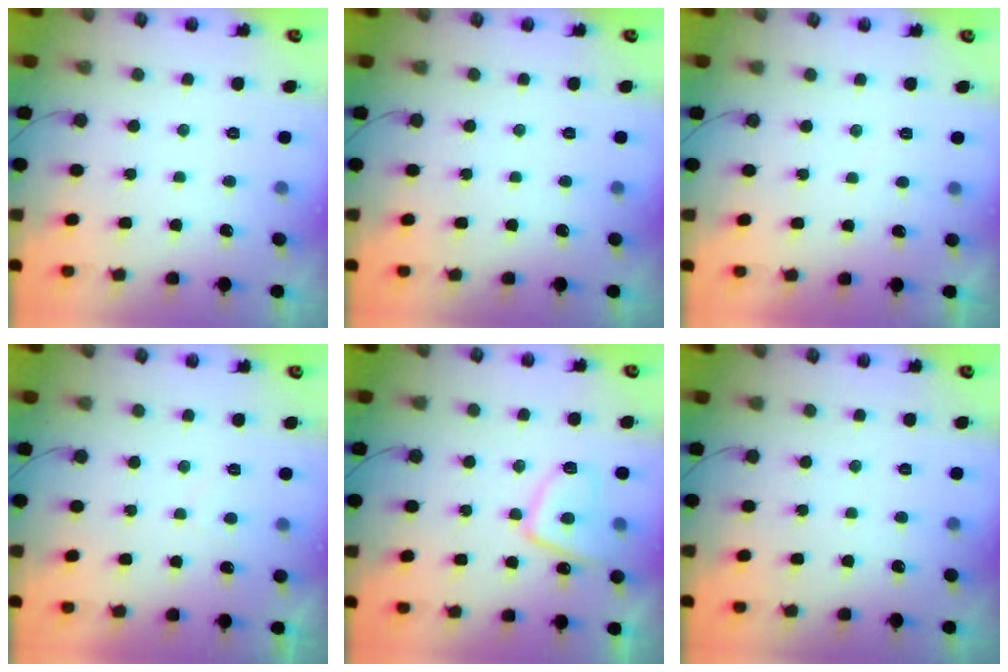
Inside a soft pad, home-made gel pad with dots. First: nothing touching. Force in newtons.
{"total": 0.0}
{"total": 0.7, "press": 0.5, "slide": 0.5}
{"total": 0.7, "press": 0.3, "slide": 0.6}
{"total": 10.0, "press": 9.9, "slide": 1.1}
{"total": 0.0}